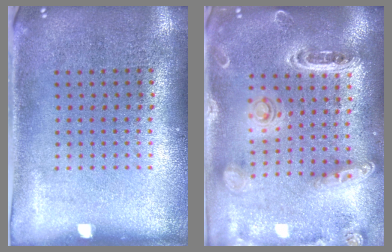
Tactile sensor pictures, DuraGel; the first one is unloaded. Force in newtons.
{"total": 1.5, "press": 1.5, "slide": 0.1}